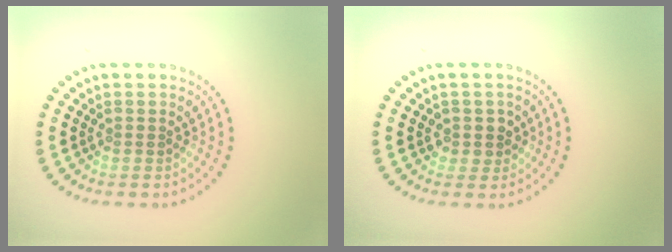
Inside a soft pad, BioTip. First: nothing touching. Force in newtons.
{"total": 1.7, "press": 1.5, "slide": 0.9}